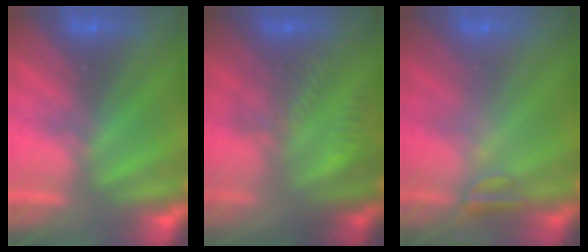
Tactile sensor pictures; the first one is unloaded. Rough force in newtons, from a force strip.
{"total": 8.0}
{"total": 2.4}